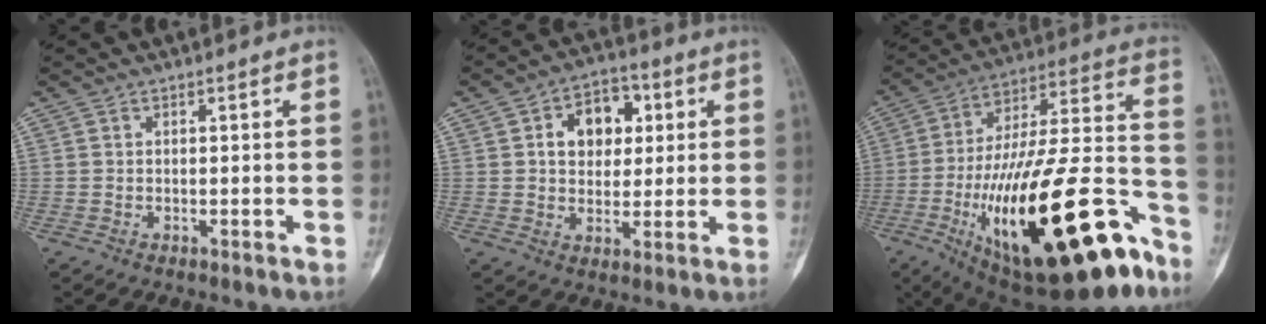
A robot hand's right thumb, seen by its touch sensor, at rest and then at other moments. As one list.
[{"total": 10.2, "force": [2.6, 7.4, 6.6], "torque": [-0.063, 0.005, 0.038]}, {"total": 37.1, "force": [-16.7, 13.0, 30.4], "torque": [-0.461, 0.058, -0.253]}]